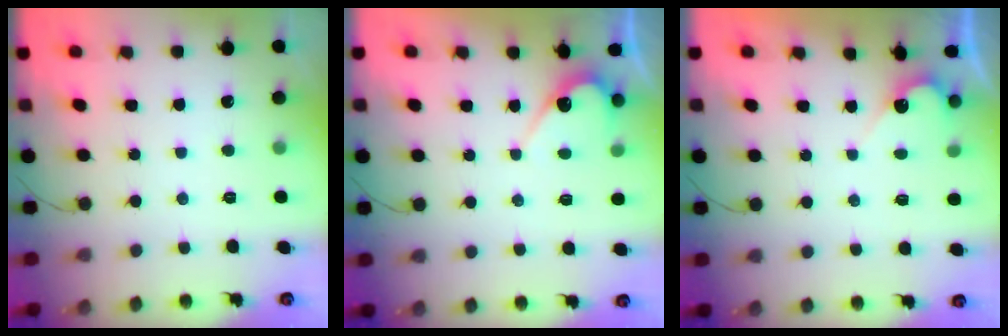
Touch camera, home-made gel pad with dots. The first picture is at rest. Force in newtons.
{"total": 6.7, "press": 6.7, "slide": 0.3}
{"total": 3.7, "press": 3.7, "slide": 0.2}